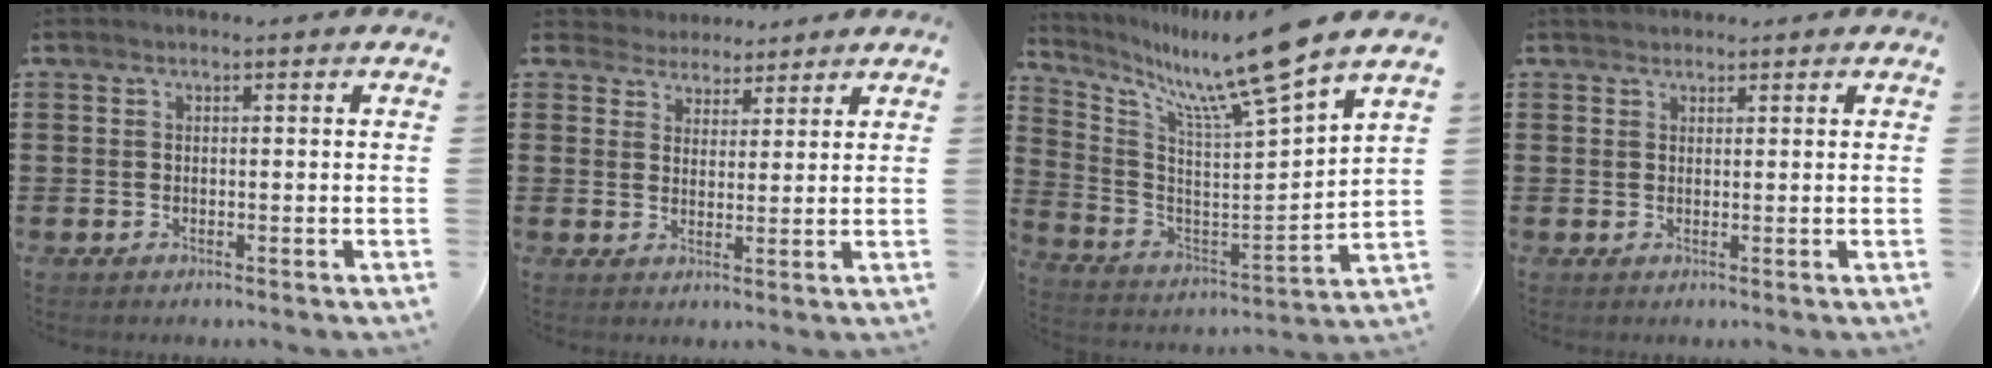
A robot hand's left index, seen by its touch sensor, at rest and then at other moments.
{"total": 3.8, "force": [3.3, 1.7, -0.2], "torque": [-0.016, -0.002, 0.061]}
{"total": 11.7, "force": [9.8, -1.3, 6.2], "torque": [-0.136, -0.078, 0.151]}
{"total": 1.3, "force": [1.2, 0.6, 0.0], "torque": [-0.004, 0.003, 0.024]}